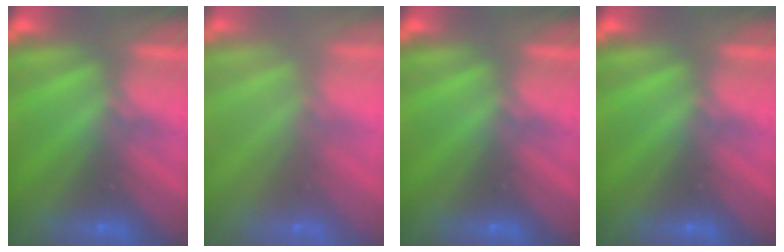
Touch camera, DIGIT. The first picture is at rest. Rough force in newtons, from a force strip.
{"total": 7.7}
{"total": 0.0}
{"total": 0.0}